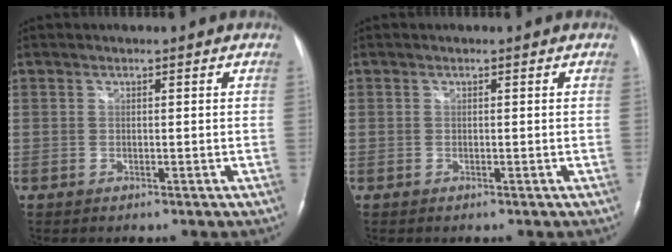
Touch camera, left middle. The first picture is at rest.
{"total": 0.0}